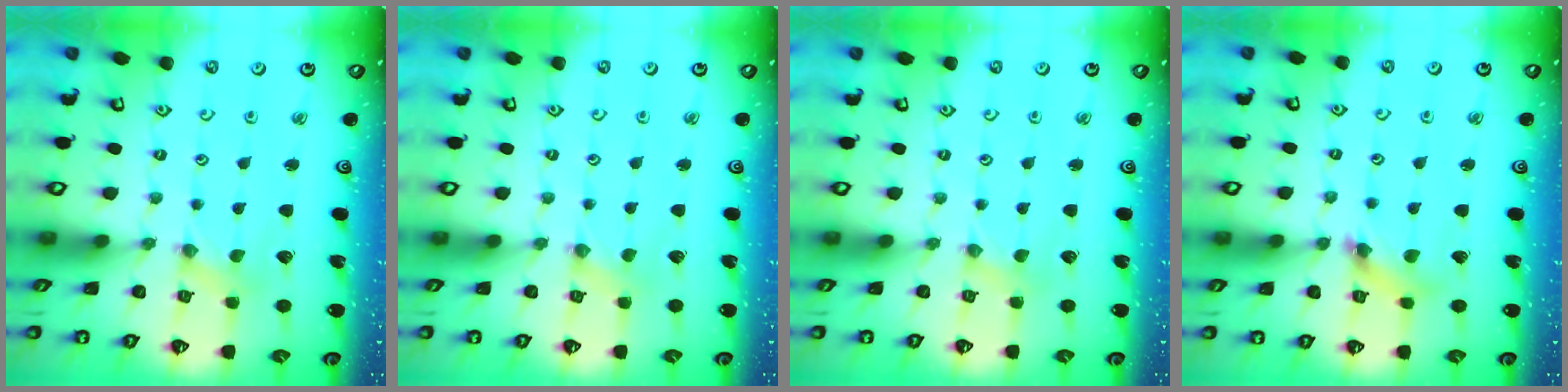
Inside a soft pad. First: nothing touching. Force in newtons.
{"total": 0.0}
{"total": 0.0}
{"total": 5.5, "press": 5.5, "slide": 0.7}